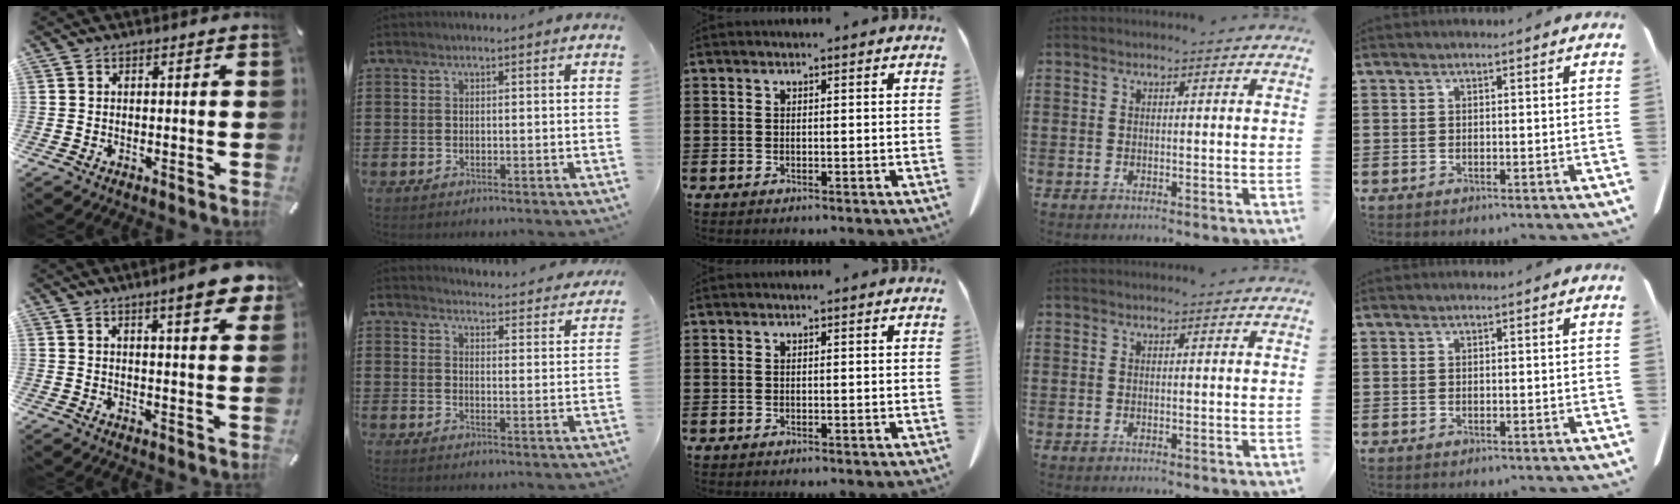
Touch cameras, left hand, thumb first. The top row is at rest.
{"thumb": {"total": 8.7, "force": [5.8, 1.7, 6.2], "torque": [-0.084, -0.031, 0.092]}, "index": {"total": 3.9, "force": [3.9, -0.1, 0.1], "torque": [-0.010, -0.031, 0.066]}}